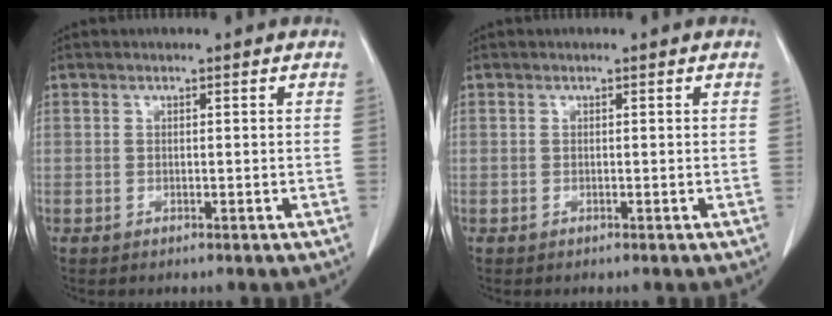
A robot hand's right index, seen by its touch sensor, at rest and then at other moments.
{"total": 0.0}